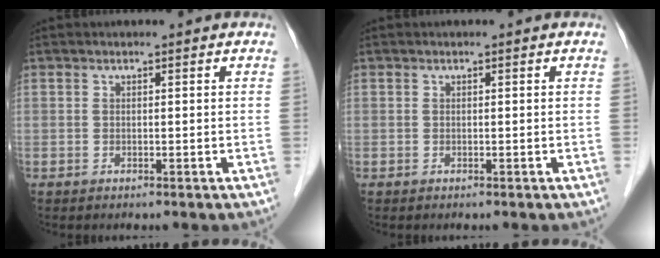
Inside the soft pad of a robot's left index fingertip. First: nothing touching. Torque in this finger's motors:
{"motor_torque": [0.00, 0.00, 0.00, 0.00]}